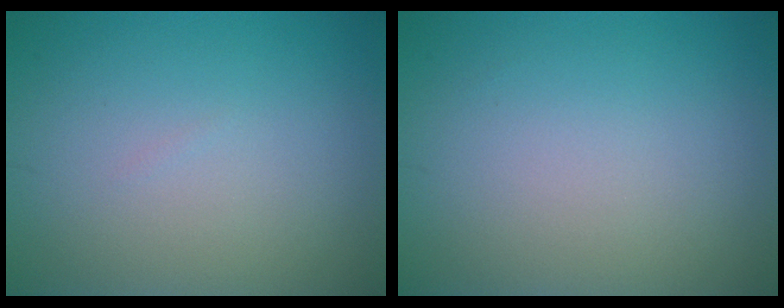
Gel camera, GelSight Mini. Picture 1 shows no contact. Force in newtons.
{"total": 0.0}